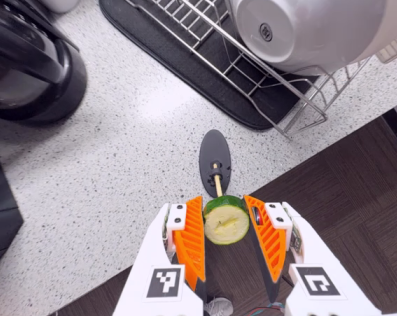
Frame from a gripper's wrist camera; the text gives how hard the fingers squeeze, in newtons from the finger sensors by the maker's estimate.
{"total": 9.2, "left": 9.3, "right": 9.1}